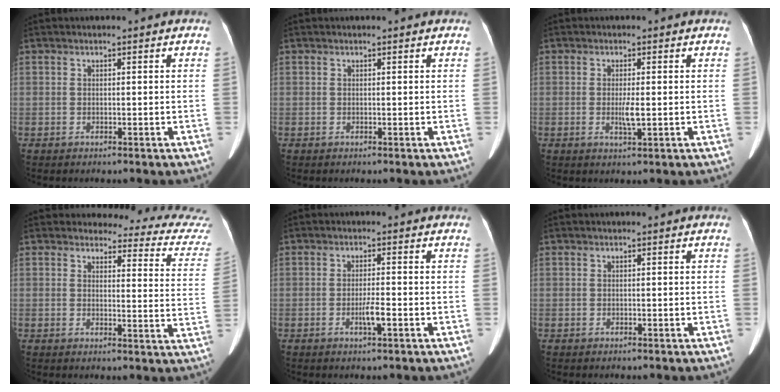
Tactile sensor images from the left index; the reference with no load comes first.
{"total": 0.8, "force": [0.8, 0.1, 0.1], "torque": [-0.012, 0.008, 0.008]}
{"total": 2.3, "force": [-0.2, 0.2, 2.2], "torque": [-0.047, -0.004, -0.002]}
{"total": 17.0, "force": [16.7, 2.7, 2.3], "torque": [0.010, -0.108, 0.144]}
{"total": 2.4, "force": [-1.0, 0.0, 2.1], "torque": [-0.042, -0.003, -0.018]}
{"total": 0.0}